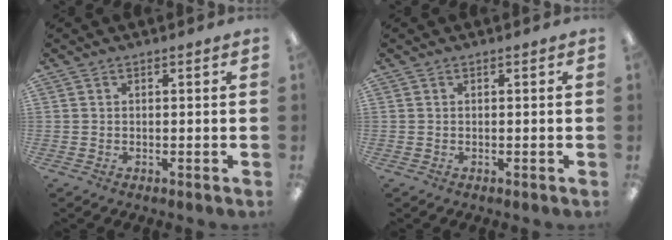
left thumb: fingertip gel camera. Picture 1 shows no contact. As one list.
[{"total": 0.0}]